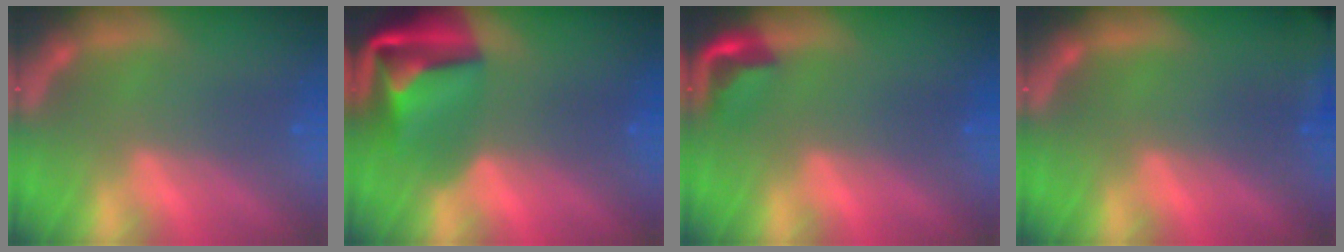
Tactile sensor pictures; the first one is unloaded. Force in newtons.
{"total": 10.1}
{"total": 2.9}
{"total": 8.5}